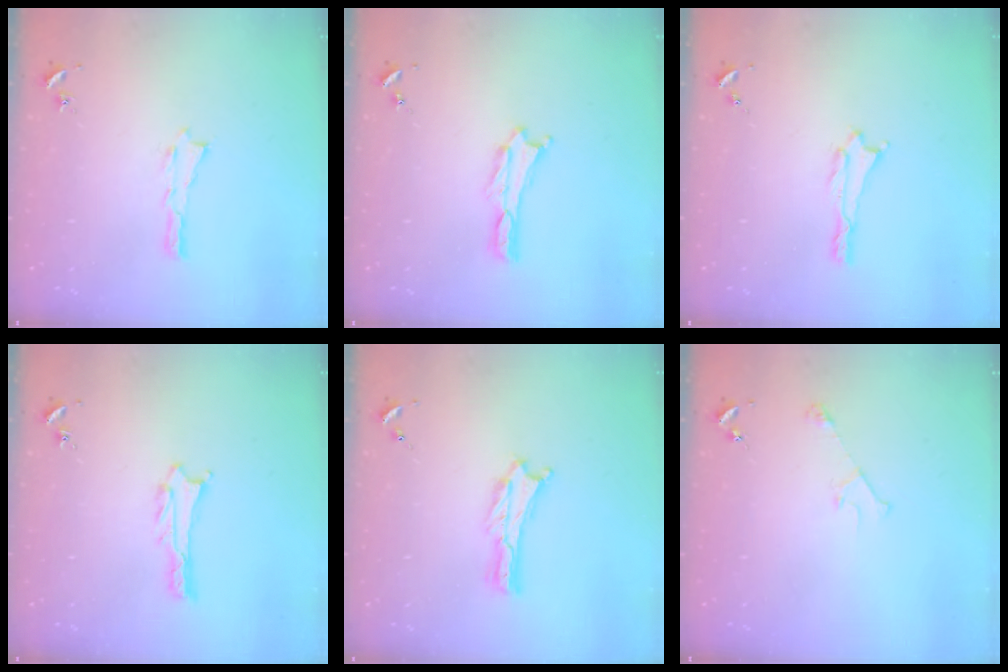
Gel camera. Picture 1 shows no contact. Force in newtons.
{"total": 0.0}
{"total": 0.0}
{"total": 1.1, "press": 1.1, "slide": 0.1}
{"total": 0.0}
{"total": 2.9, "press": 2.9, "slide": 0.3}